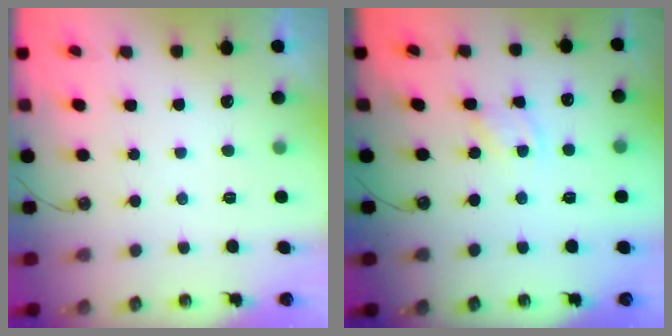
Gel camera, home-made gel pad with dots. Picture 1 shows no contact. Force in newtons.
{"total": 2.9, "press": 2.8, "slide": 0.5}